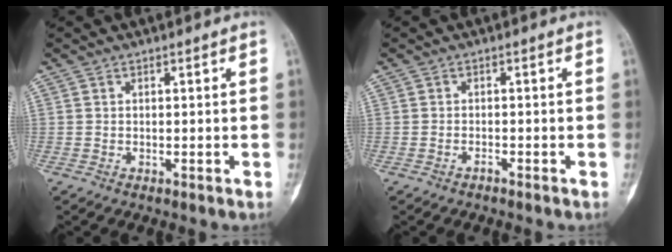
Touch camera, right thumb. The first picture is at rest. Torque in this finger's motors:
{"motor_torque": [0.24, -0.03, 0.16, -0.27, 0.05]}